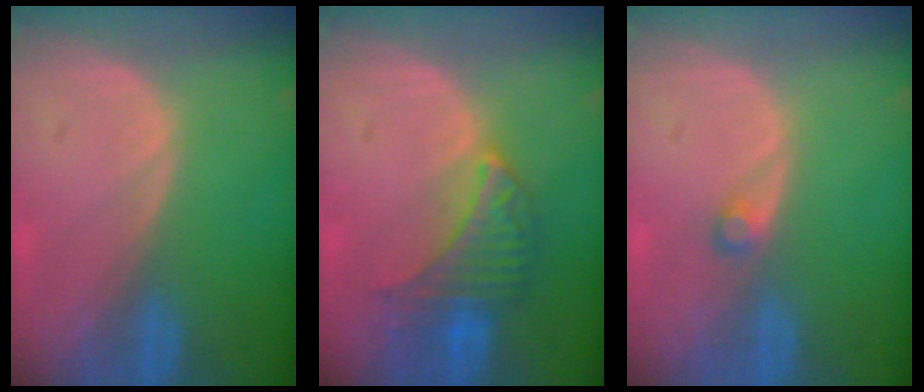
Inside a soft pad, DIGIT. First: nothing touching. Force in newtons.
{"total": 6.5, "press": 6.5, "slide": 0.5}
{"total": 1.3, "press": 1.2, "slide": 0.3}